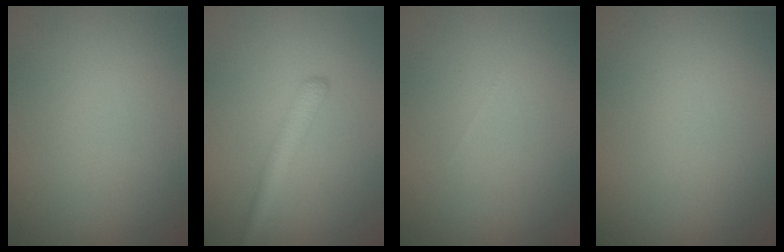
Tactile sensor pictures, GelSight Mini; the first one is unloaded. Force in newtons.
{"total": 2.2, "press": 2.2, "slide": 0.0}
{"total": 0.0}
{"total": 0.0}